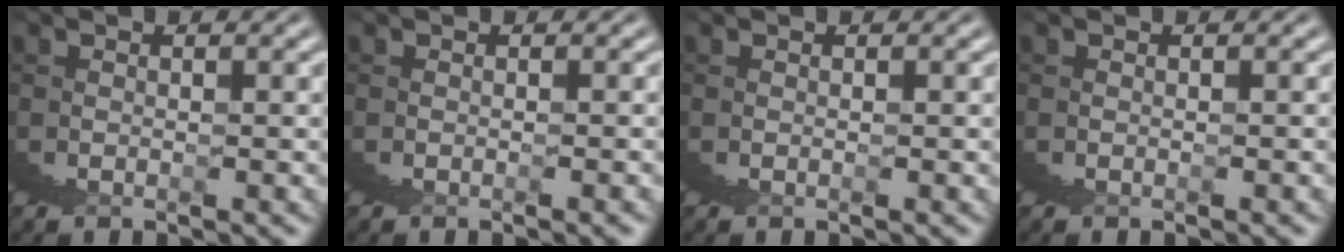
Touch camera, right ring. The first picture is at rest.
{"total": 1.1, "force": [0.3, -0.9, -0.6], "torque": [0.013, 0.008, 0.002]}
{"total": 0.0}
{"total": 0.6, "force": [0.2, -0.4, -0.3], "torque": [0.006, 0.004, 0.002]}